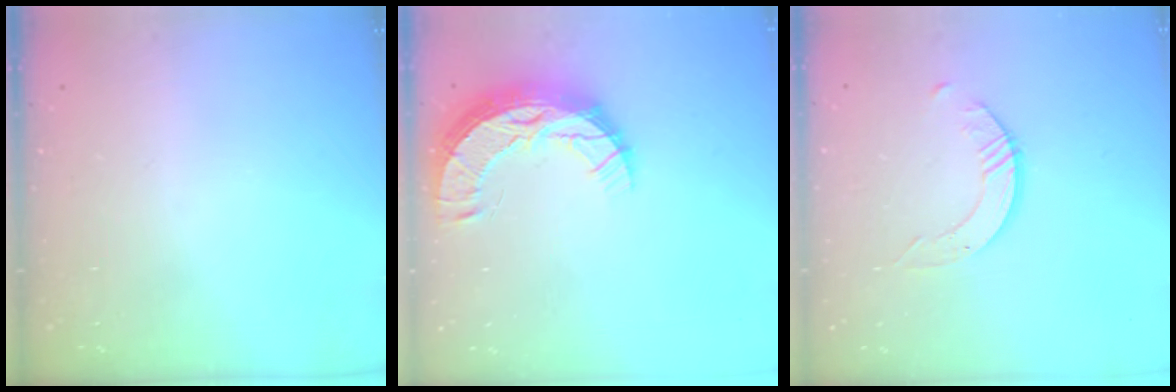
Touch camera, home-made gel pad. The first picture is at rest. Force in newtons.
{"total": 13.0, "press": 13.0, "slide": 0.9}
{"total": 3.1, "press": 3.1, "slide": 0.3}